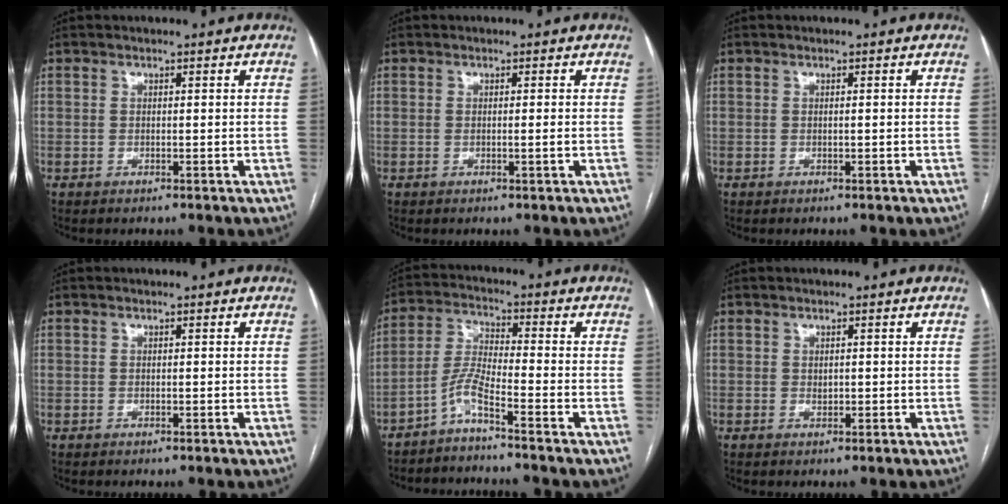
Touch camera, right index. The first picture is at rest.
{"total": 1.1, "force": [-0.2, -0.3, 1.0], "torque": [-0.017, -0.002, -0.003]}
{"total": 0.0}
{"total": 0.0}
{"total": 5.0, "force": [-3.7, -0.8, 3.2], "torque": [-0.076, -0.009, -0.082]}
{"total": 0.6, "force": [0.1, 0.5, 0.4], "torque": [-0.005, 0.001, 0.001]}